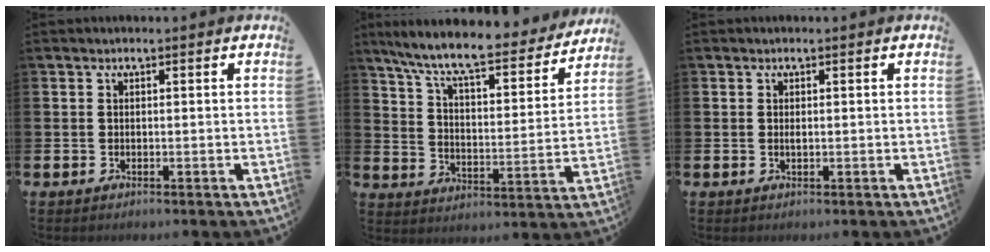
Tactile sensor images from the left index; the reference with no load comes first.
{"total": 9.5, "force": [8.3, 1.6, 4.3], "torque": [-0.115, -0.058, 0.137]}
{"total": 0.5, "force": [0.0, 0.1, 0.5], "torque": [-0.017, 0.003, 0.002]}